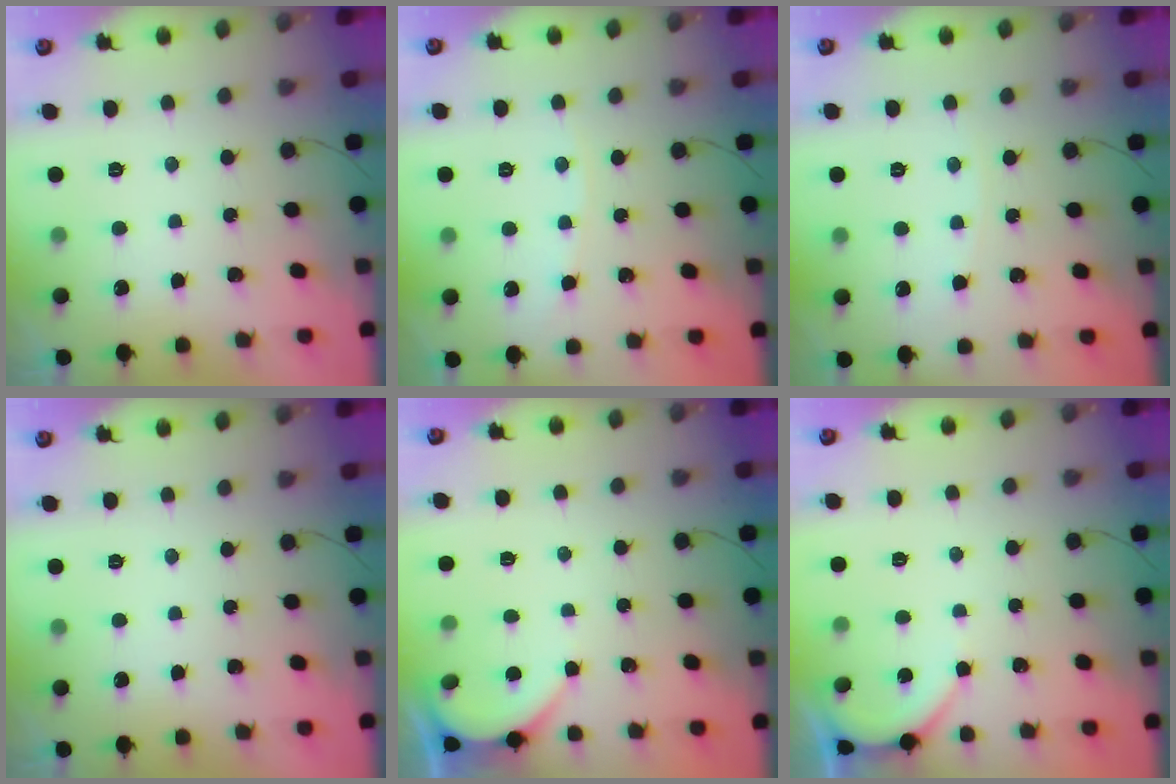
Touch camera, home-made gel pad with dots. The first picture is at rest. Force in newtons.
{"total": 2.6, "press": 2.6, "slide": 0.2}
{"total": 2.4, "press": 2.4, "slide": 0.3}
{"total": 0.0}
{"total": 2.7, "press": 2.7, "slide": 0.1}
{"total": 2.8, "press": 2.8, "slide": 0.4}